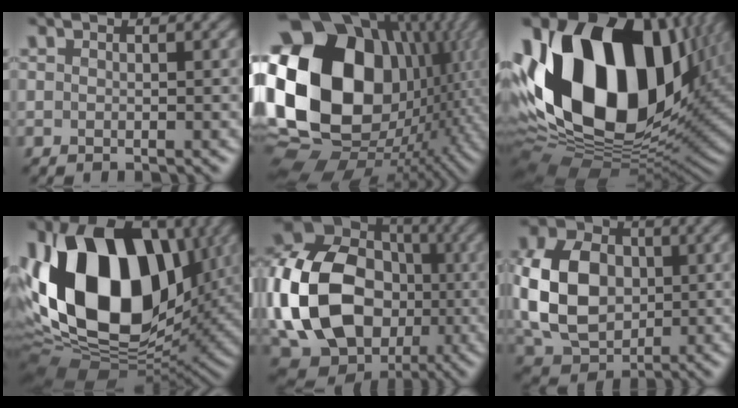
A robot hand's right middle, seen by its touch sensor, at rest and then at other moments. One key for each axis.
{"total": 20.7, "fx": 2.4, "fy": 15.9, "fz": 13.1, "tx": -0.285, "ty": 0.005, "tz": 0.068}
{"total": 20.1, "fx": 5.2, "fy": 13.2, "fz": 14.3, "tx": -0.298, "ty": 0.008, "tz": 0.088}
{"total": 17.7, "fx": 2.7, "fy": 11.8, "fz": 12.9, "tx": -0.262, "ty": 0.006, "tz": 0.041}
{"total": 18.9, "fx": -2.1, "fy": 15.4, "fz": 10.7, "tx": -0.248, "ty": -0.006, "tz": -0.039}
{"total": 10.0, "fx": 0.4, "fy": 7.7, "fz": 6.4, "tx": -0.153, "ty": 0.011, "tz": 0.002}